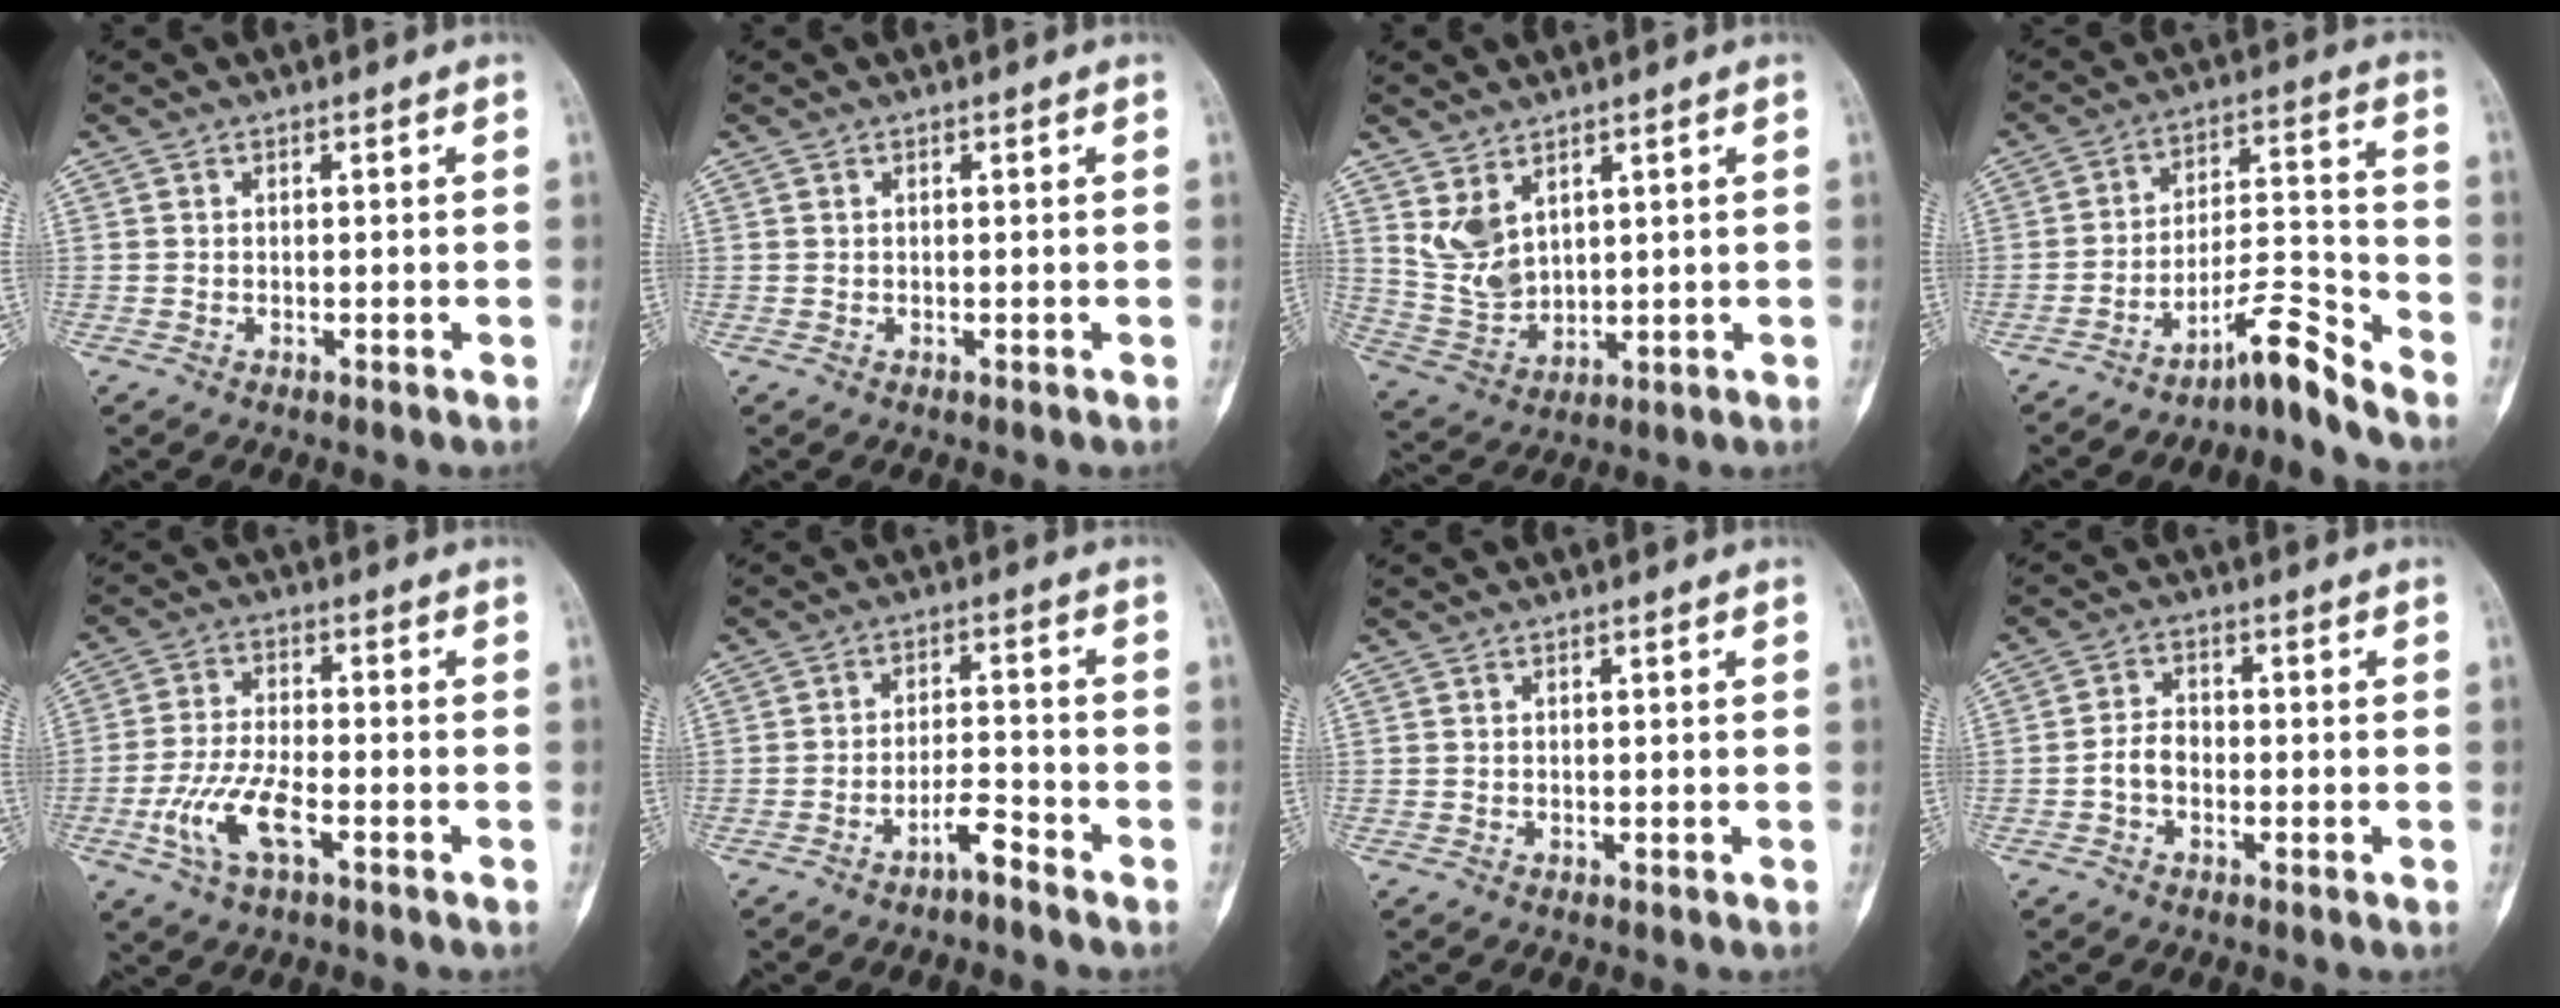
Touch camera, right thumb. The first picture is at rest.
{"total": 0.0}
{"total": 7.3, "force": [3.7, 4.3, 4.5], "torque": [-0.077, -0.022, 0.094]}
{"total": 8.3, "force": [-7.3, 0.3, 3.8], "torque": [-0.062, 0.097, -0.123]}
{"total": 9.6, "force": [-3.8, 3.8, 7.9], "torque": [-0.174, 0.014, -0.072]}
{"total": 4.2, "force": [-3.2, 0.9, 2.6], "torque": [-0.039, 0.035, -0.056]}
{"total": 0.0}
{"total": 3.9, "force": [-1.3, 2.7, 2.5], "torque": [-0.039, 0.018, -0.030]}